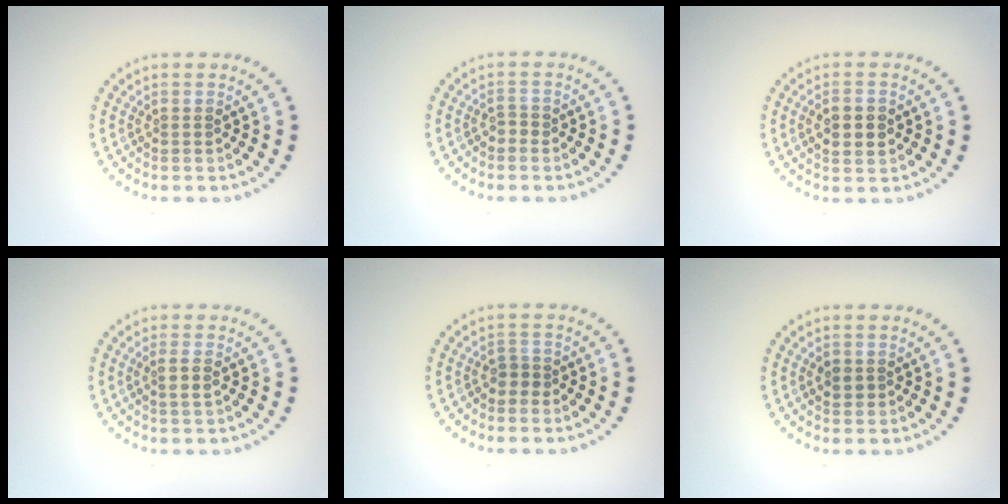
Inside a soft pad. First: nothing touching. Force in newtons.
{"total": 0.9, "press": 0.8, "slide": 0.3}
{"total": 2.4, "press": 2.4, "slide": 0.2}
{"total": 1.4, "press": 1.2, "slide": 0.7}
{"total": 1.3, "press": 1.1, "slide": 0.8}
{"total": 1.2, "press": 1.2, "slide": 0.3}